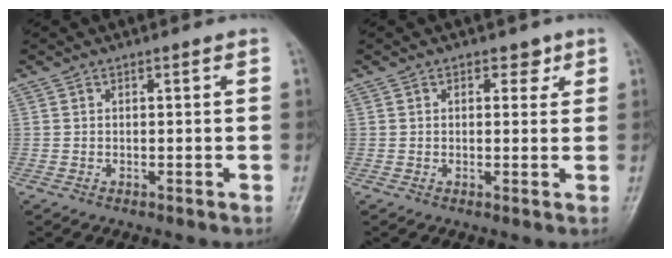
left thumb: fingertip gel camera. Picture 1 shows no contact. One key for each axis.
{"total": 2.4, "fx": 1.2, "fy": 1.7, "fz": 1.3, "tx": 0.004, "ty": -0.002, "tz": 0.012}